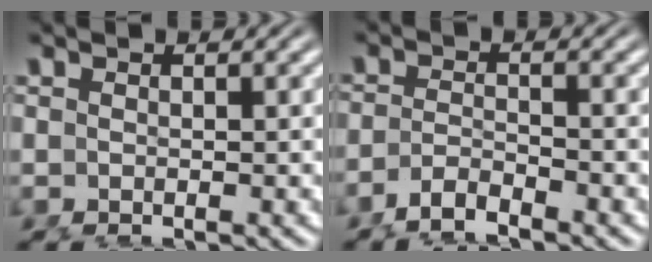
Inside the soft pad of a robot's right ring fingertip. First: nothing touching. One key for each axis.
{"total": 2.2, "fx": -2.1, "fy": -0.2, "fz": 0.8, "tx": -0.011, "ty": -0.006, "tz": -0.036}